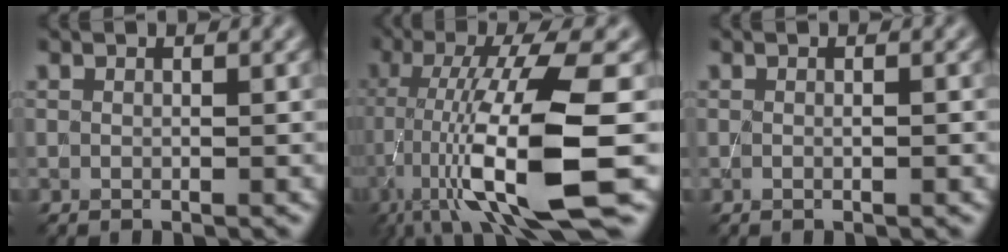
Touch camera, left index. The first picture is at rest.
{"total": 13.0, "force": [-4.3, 2.5, 12.0], "torque": [-0.219, -0.008, -0.068]}
{"total": 1.0, "force": [0.2, 0.5, 0.8], "torque": [0.007, -0.005, -0.003]}